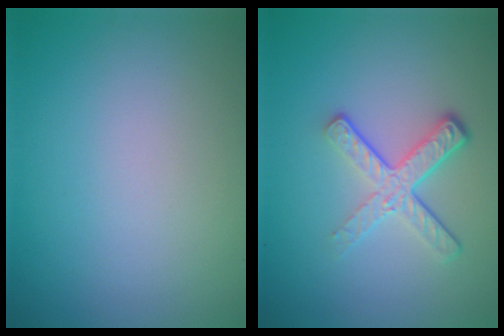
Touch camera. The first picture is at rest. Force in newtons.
{"total": 4.1, "press": 2.7, "slide": 3.0}